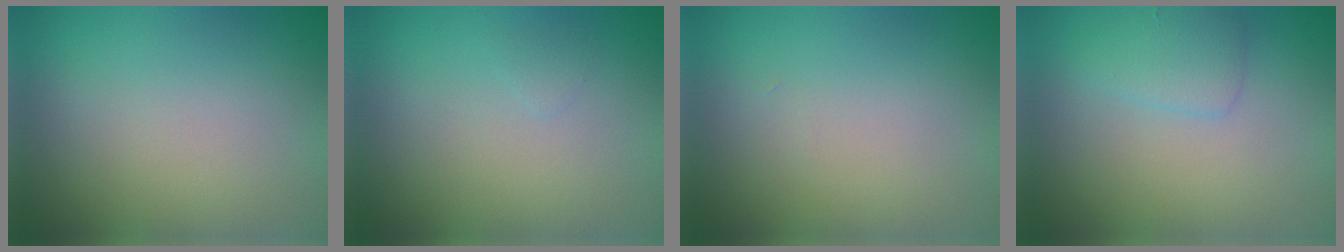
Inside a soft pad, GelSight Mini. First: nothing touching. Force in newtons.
{"total": 0.5, "press": 0.5, "slide": 0.1}
{"total": 0.0}
{"total": 2.1, "press": 2.1, "slide": 0.1}